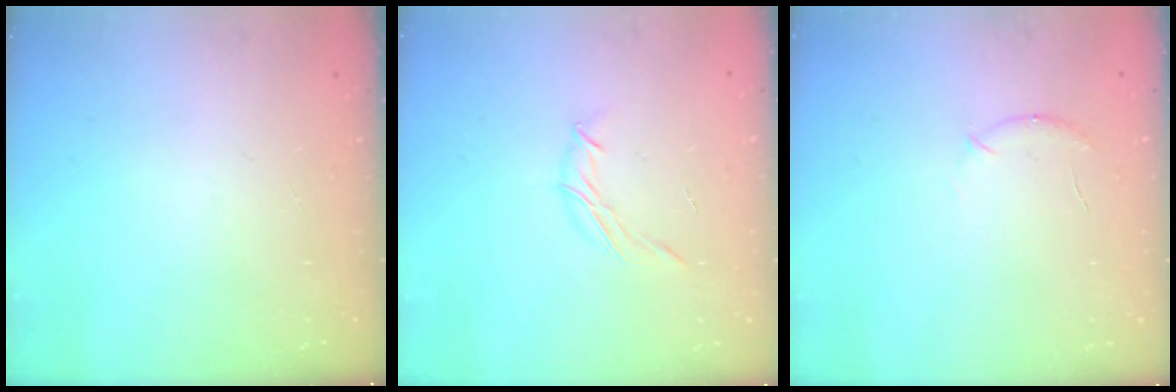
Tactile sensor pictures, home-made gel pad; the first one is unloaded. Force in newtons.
{"total": 5.9, "press": 5.8, "slide": 1.1}
{"total": 6.1, "press": 5.9, "slide": 1.3}